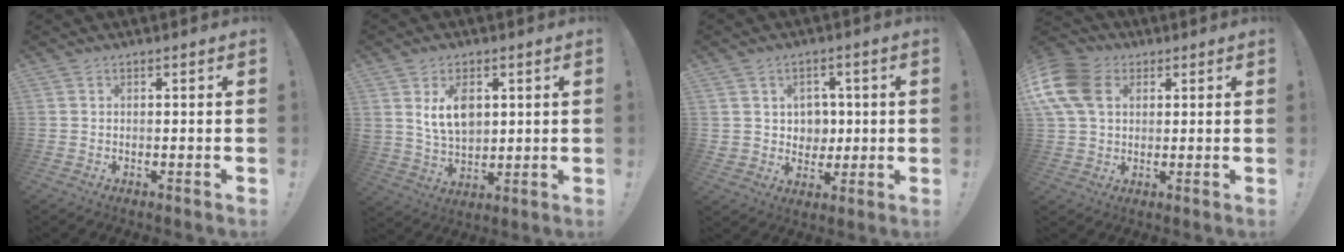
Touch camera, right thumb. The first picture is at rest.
{"total": 9.8, "force": [3.6, 6.8, 6.1], "torque": [-0.094, -0.013, 0.067]}
{"total": 6.8, "force": [2.1, 6.4, 1.0], "torque": [-0.015, -0.019, 0.046]}
{"total": 16.0, "force": [4.3, 12.1, 9.6], "torque": [-0.181, -0.012, 0.083]}